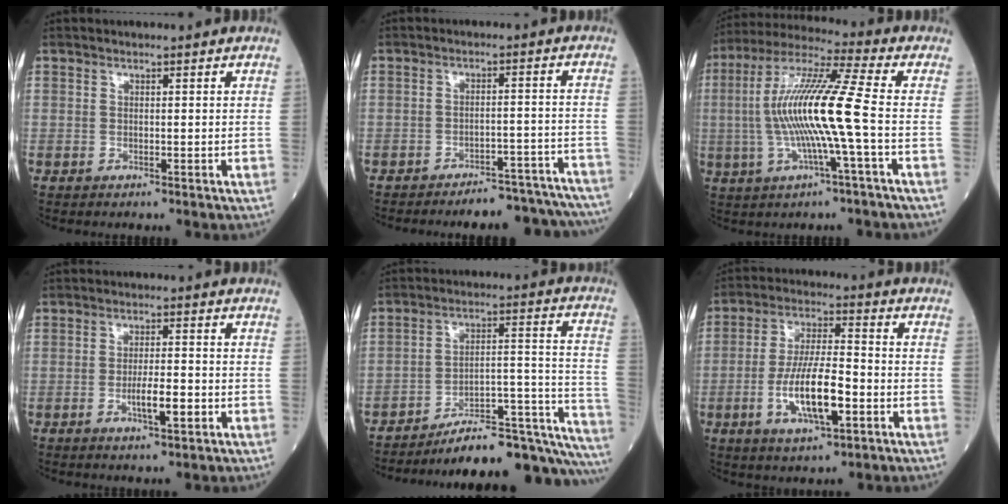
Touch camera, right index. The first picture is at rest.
{"total": 15.4, "force": [-14.7, 2.1, 4.0], "torque": [-0.009, 0.019, -0.175]}
{"total": 14.5, "force": [-1.4, -0.5, 14.4], "torque": [-0.288, 0.011, -0.035]}
{"total": 4.5, "force": [-1.5, 0.7, 4.1], "torque": [-0.070, 0.000, -0.023]}
{"total": 23.7, "force": [-21.2, 2.4, 10.2], "torque": [-0.061, 0.042, -0.294]}
{"total": 11.1, "force": [-3.3, 2.7, 10.3], "torque": [-0.201, 0.000, -0.057]}